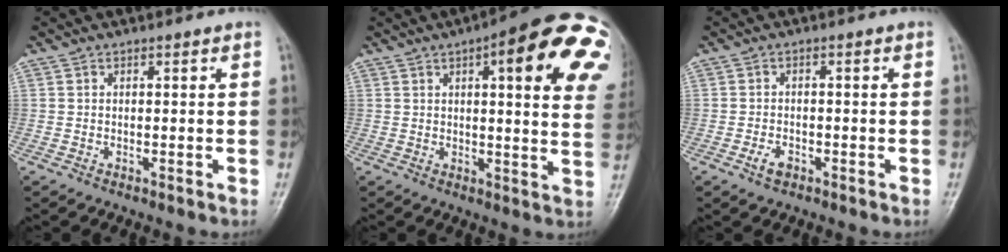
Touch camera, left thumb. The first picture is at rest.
{"total": 22.8, "force": [8.0, 6.2, 20.4], "torque": [-0.214, 0.006, 0.093]}
{"total": 2.8, "force": [-1.5, 1.7, 1.6], "torque": [-0.029, 0.009, -0.026]}